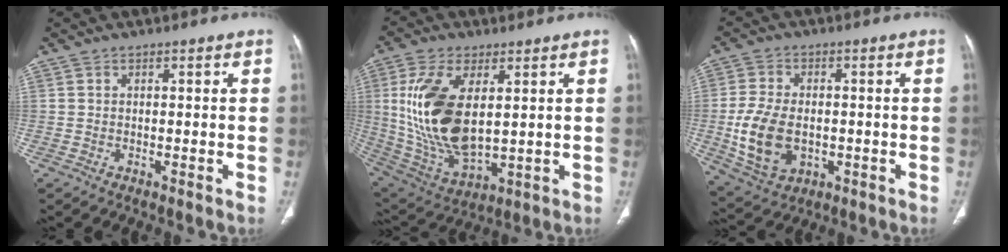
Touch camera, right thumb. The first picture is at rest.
{"total": 18.7, "force": [3.1, 9.5, 15.8], "torque": [-0.319, -0.021, 0.075]}
{"total": 12.1, "force": [-1.7, 8.0, 8.9], "torque": [-0.167, 0.000, -0.018]}